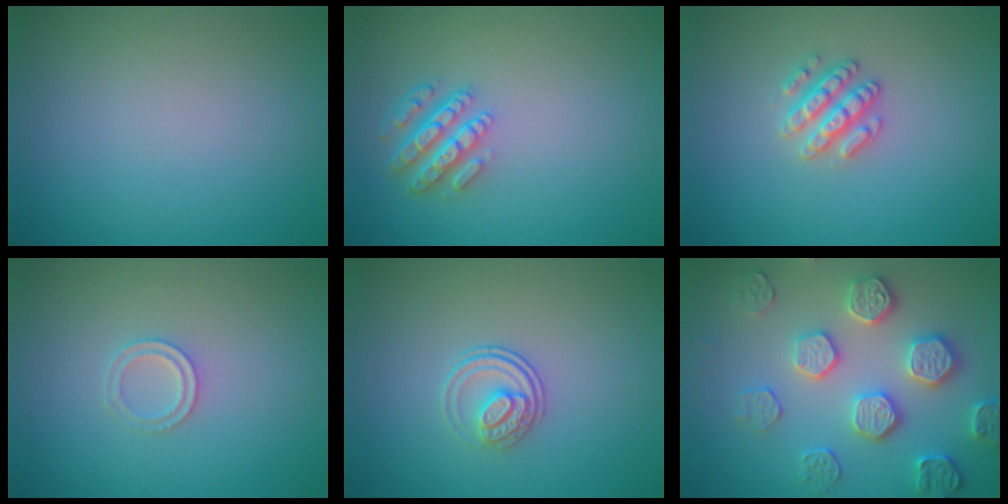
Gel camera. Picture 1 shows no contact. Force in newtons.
{"total": 4.3, "press": 3.4, "slide": 2.7}
{"total": 2.6, "press": 2.6, "slide": 0.3}
{"total": 1.4, "press": 1.4, "slide": 0.3}
{"total": 2.3, "press": 1.7, "slide": 1.5}
{"total": 4.8, "press": 4.5, "slide": 1.5}